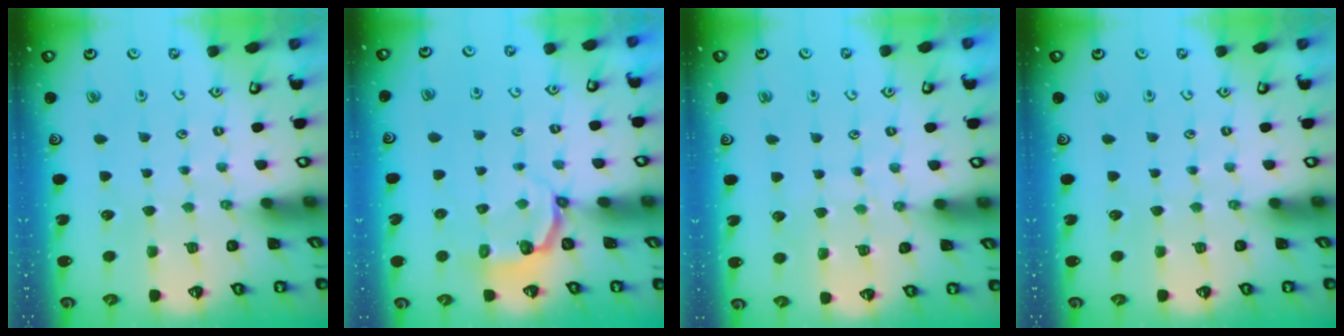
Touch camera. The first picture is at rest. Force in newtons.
{"total": 3.6, "press": 2.6, "slide": 2.5}
{"total": 7.8, "press": 7.7, "slide": 0.7}
{"total": 0.0}